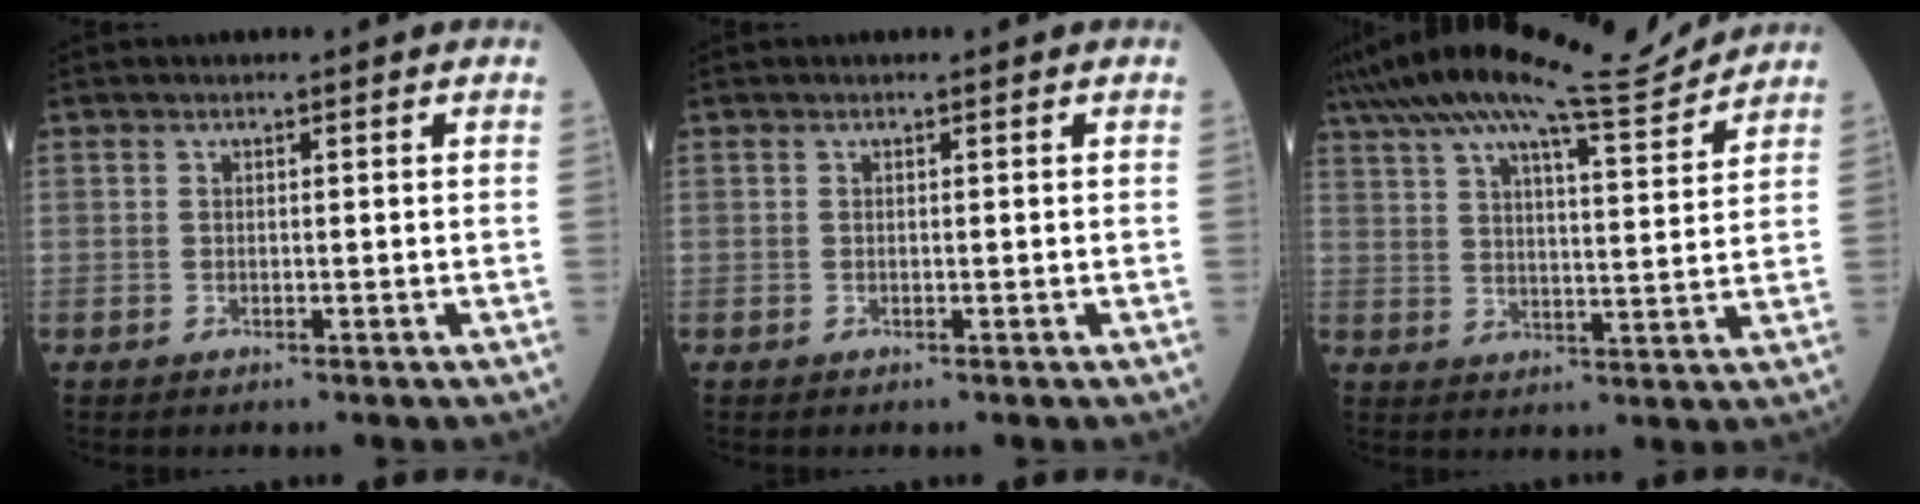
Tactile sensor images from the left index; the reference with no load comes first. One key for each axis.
{"total": 0.0}
{"total": 16.7, "fx": 14.9, "fy": 0.8, "fz": 7.6, "tx": -0.139, "ty": 0.011, "tz": 0.224}